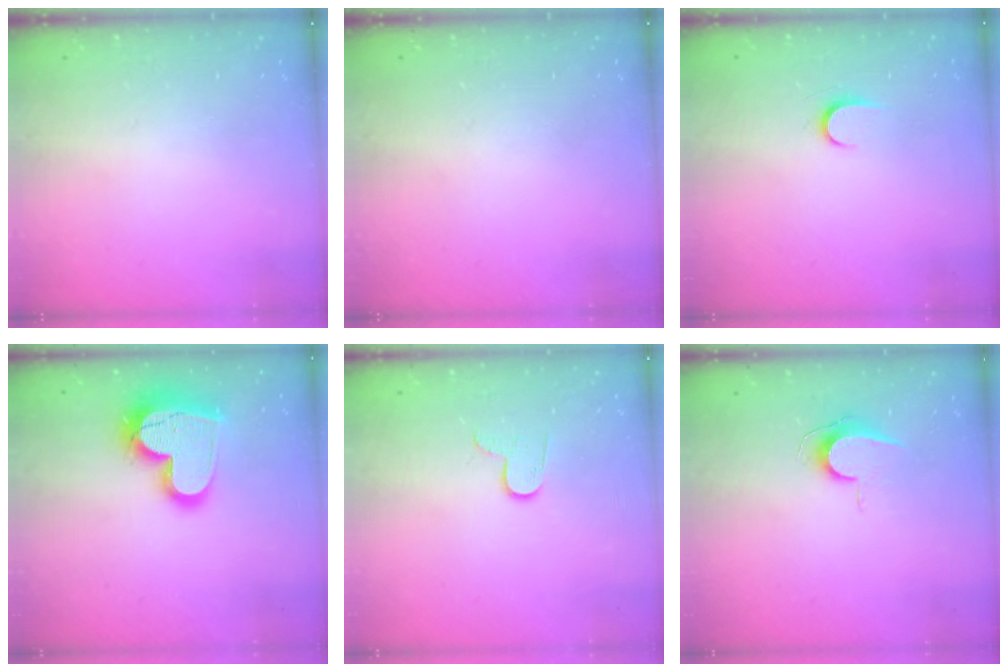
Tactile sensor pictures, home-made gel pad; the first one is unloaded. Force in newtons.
{"total": 0.0}
{"total": 4.9, "press": 4.8, "slide": 0.5}
{"total": 18.7, "press": 18.6, "slide": 1.4}
{"total": 5.2, "press": 5.2, "slide": 0.4}
{"total": 6.8, "press": 6.8, "slide": 0.7}